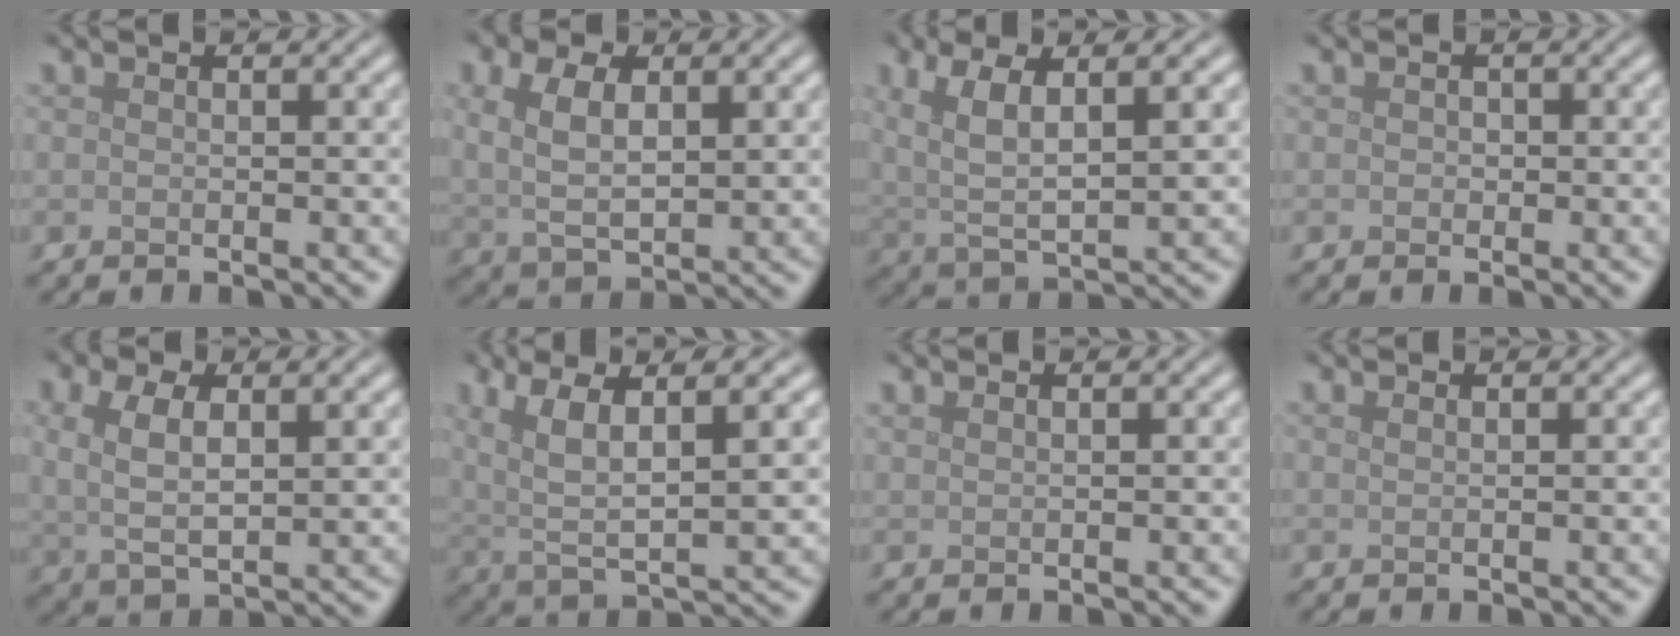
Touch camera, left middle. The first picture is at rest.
{"total": 5.4, "force": [1.3, 3.3, 4.1], "torque": [-0.089, 0.001, 0.027]}
{"total": 6.2, "force": [2.2, 2.3, 5.3], "torque": [-0.115, -0.001, 0.041]}
{"total": 0.6, "force": [0.0, 0.6, 0.2], "torque": [-0.001, -0.003, -0.002]}
{"total": 4.8, "force": [1.1, 2.5, 3.9], "torque": [-0.086, -0.001, 0.026]}
{"total": 6.8, "force": [2.6, 2.0, 6.0], "torque": [-0.122, 0.003, 0.051]}
{"total": 0.6, "force": [0.6, 0.1, 0.2], "torque": [-0.004, 0.001, 0.013]}
{"total": 0.5, "force": [0.4, 0.1, 0.3], "torque": [-0.004, 0.002, 0.008]}